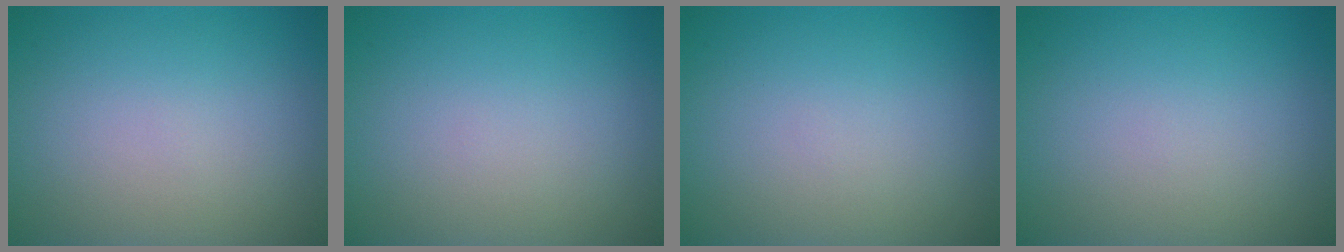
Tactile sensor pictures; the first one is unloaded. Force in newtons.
{"total": 0.0}
{"total": 0.0}
{"total": 0.0}